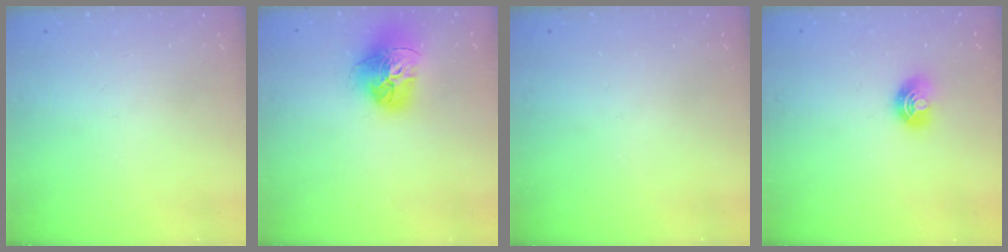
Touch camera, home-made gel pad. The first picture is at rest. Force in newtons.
{"total": 17.4, "press": 17.3, "slide": 1.7}
{"total": 0.0}
{"total": 6.6, "press": 6.6, "slide": 0.5}